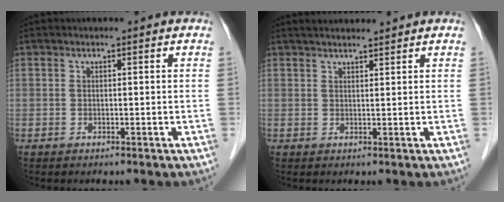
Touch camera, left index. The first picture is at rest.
{"total": 4.5, "force": [4.2, 0.4, 1.7], "torque": [-0.022, 0.027, 0.064]}